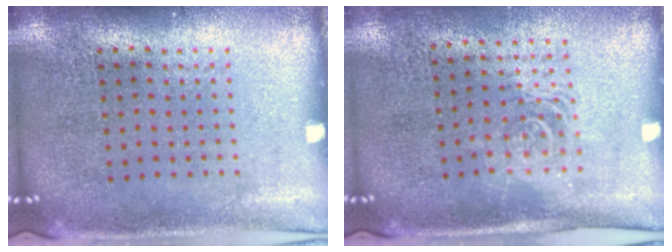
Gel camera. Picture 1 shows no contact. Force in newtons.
{"total": 1.6, "press": 1.3, "slide": 0.9}